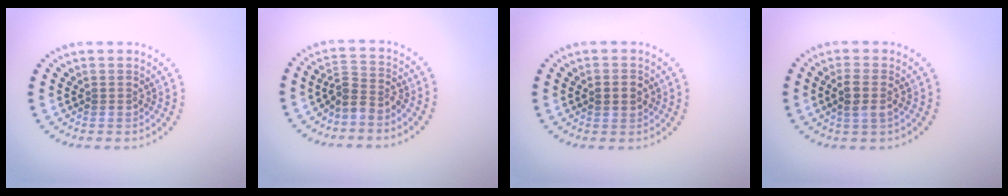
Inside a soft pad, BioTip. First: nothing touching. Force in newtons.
{"total": 2.5, "press": 1.9, "slide": 1.6}
{"total": 2.1, "press": 2.1, "slide": 0.0}
{"total": 2.1, "press": 1.9, "slide": 0.9}